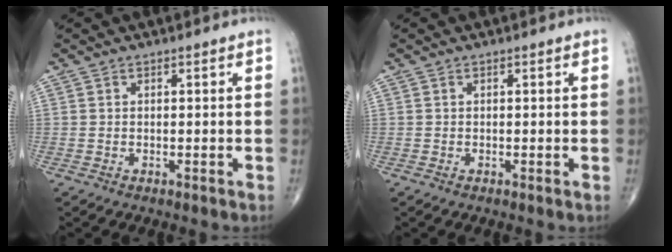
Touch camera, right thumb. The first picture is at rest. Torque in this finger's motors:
{"motor_torque": [0.12, 0.85, -0.31, -0.01, 0.03]}